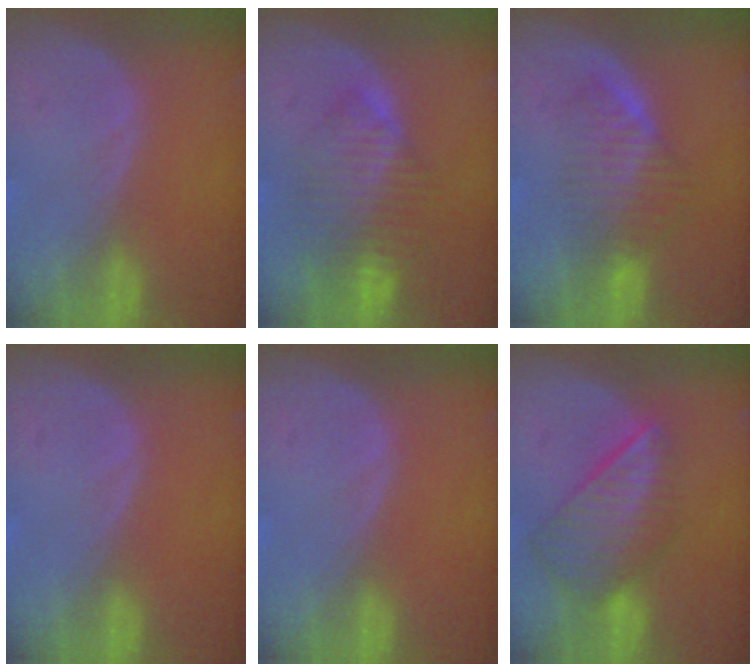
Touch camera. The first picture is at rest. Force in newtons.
{"total": 8.4, "press": 7.3, "slide": 4.1}
{"total": 6.5, "press": 5.7, "slide": 3.1}
{"total": 0.0}
{"total": 0.0}
{"total": 8.8, "press": 7.7, "slide": 4.4}